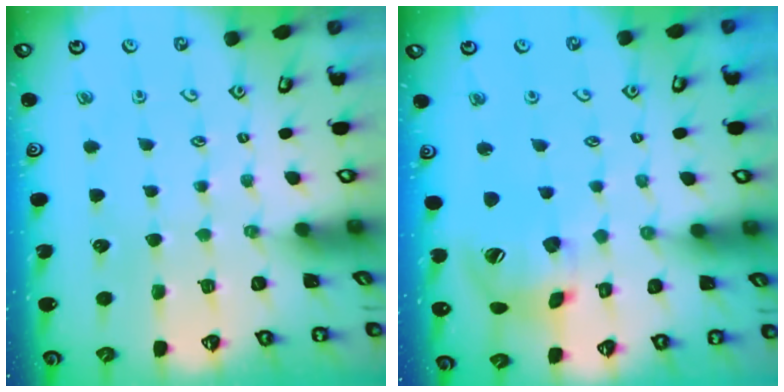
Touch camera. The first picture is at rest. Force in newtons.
{"total": 14.9, "press": 14.7, "slide": 2.5}